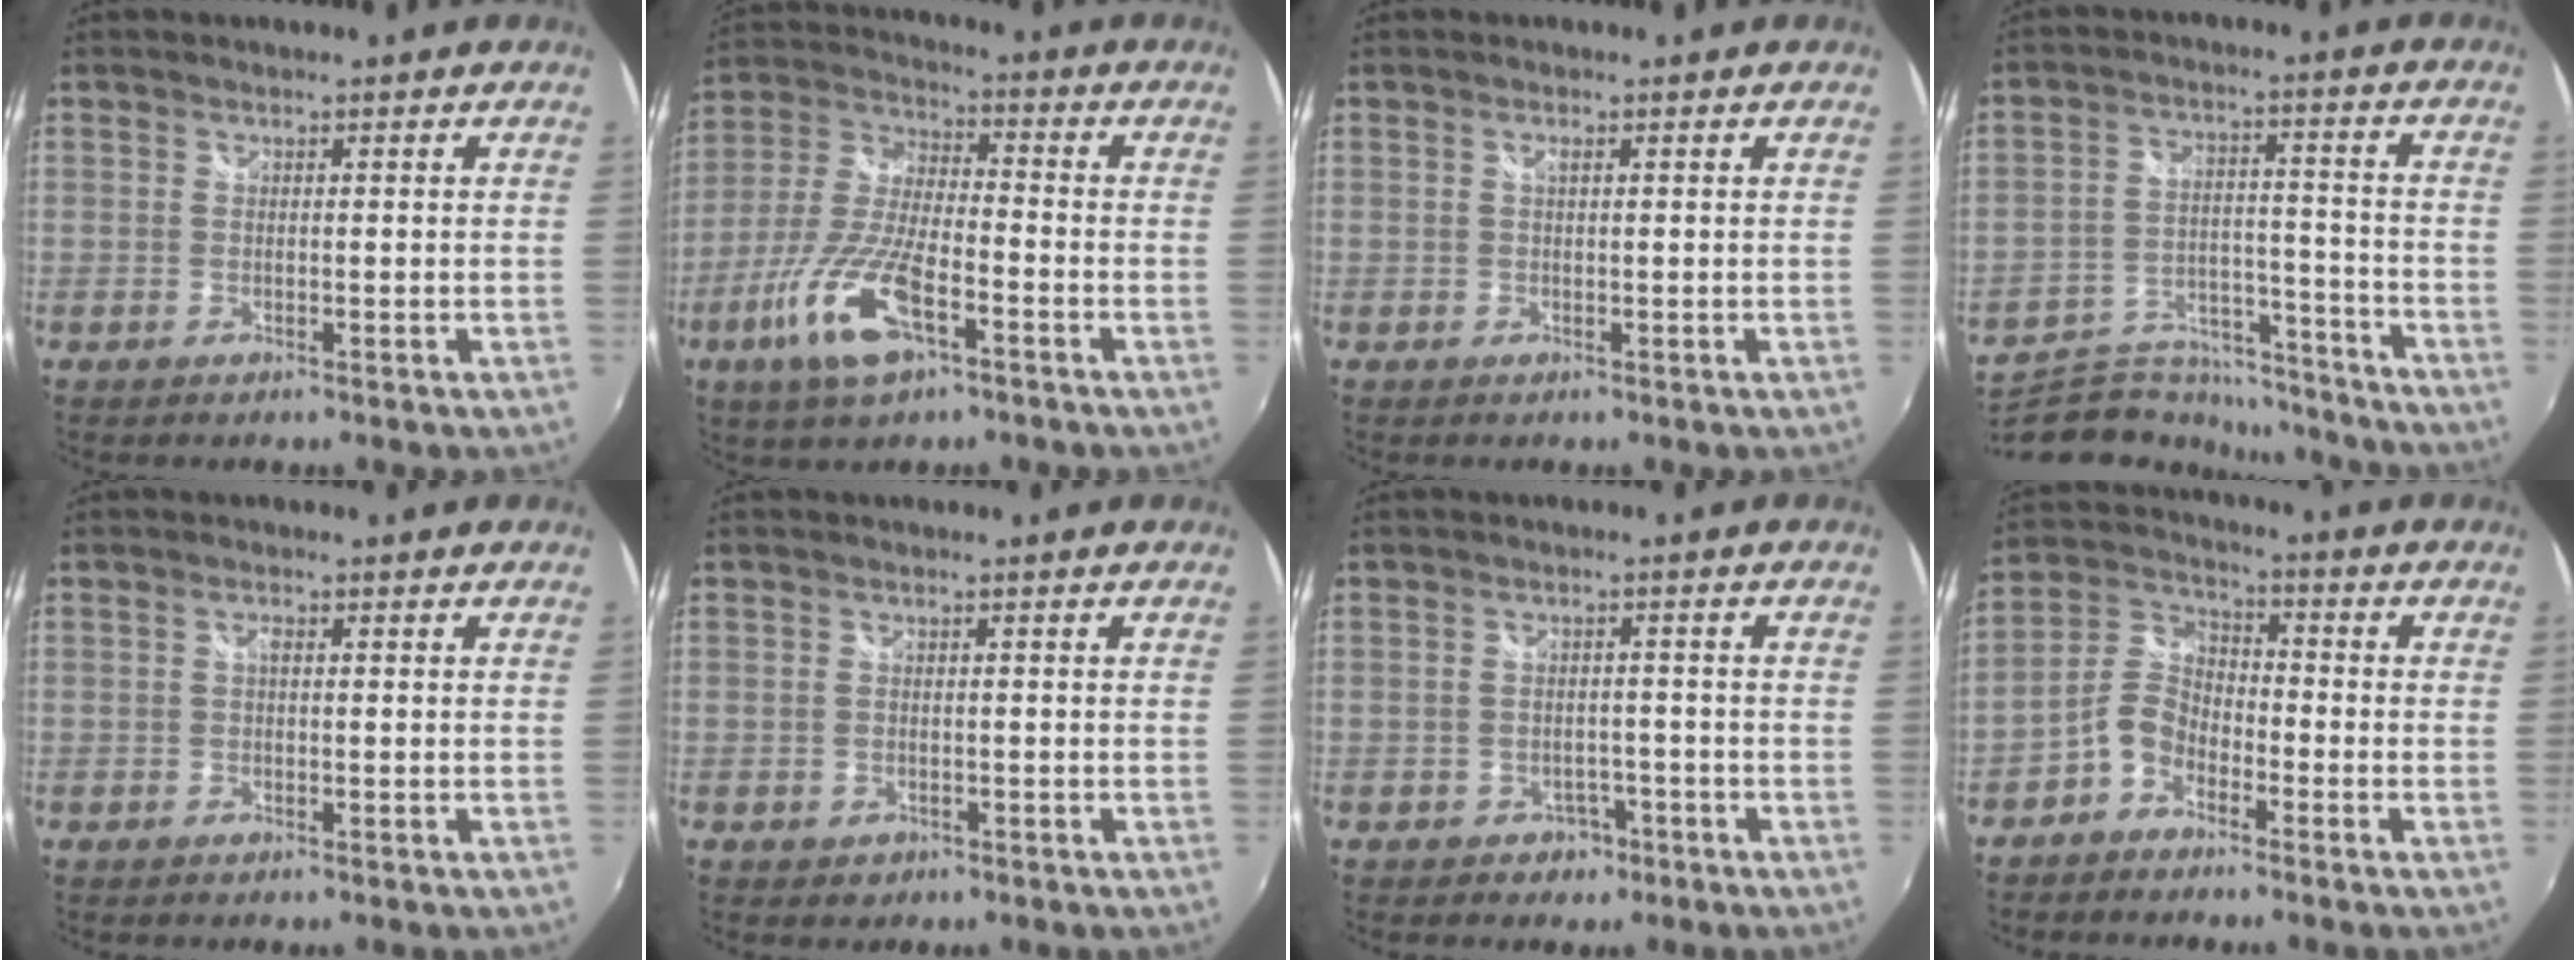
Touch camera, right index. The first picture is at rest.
{"total": 14.3, "force": [-7.1, 4.5, 11.5], "torque": [-0.253, -0.015, -0.137]}
{"total": 0.6, "force": [0.2, 0.1, 0.6], "torque": [-0.012, 0.002, 0.003]}
{"total": 17.3, "force": [-15.2, 6.7, 4.8], "torque": [-0.104, 0.026, -0.221]}
{"total": 0.9, "force": [0.1, 0.4, 0.7], "torque": [-0.014, 0.003, -0.001]}
{"total": 1.8, "force": [-0.8, 1.5, 0.6], "torque": [-0.014, -0.002, -0.008]}
{"total": 3.7, "force": [-2.2, 2.9, 0.8], "torque": [-0.022, 0.010, -0.024]}
{"total": 6.4, "force": [-4.2, 3.9, 3.0], "torque": [-0.066, 0.021, -0.089]}